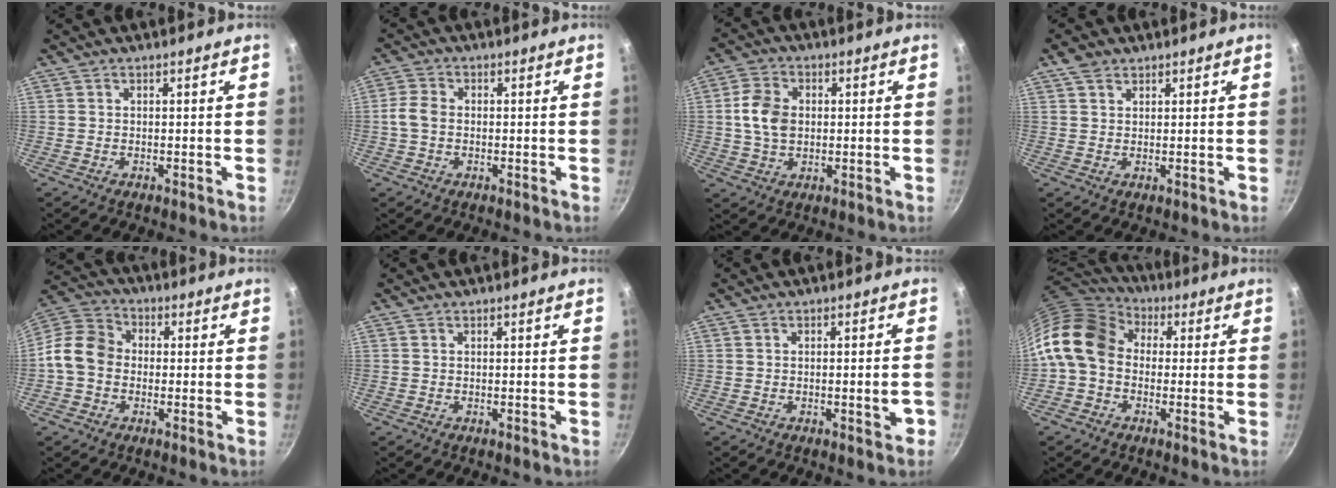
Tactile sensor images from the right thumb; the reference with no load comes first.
{"total": 3.8, "force": [-0.4, 2.8, 2.6], "torque": [-0.054, 0.013, -0.013]}
{"total": 7.7, "force": [0.6, 5.6, 5.2], "torque": [-0.088, 0.010, 0.008]}
{"total": 2.8, "force": [1.8, 1.8, 1.1], "torque": [-0.018, -0.004, 0.035]}
{"total": 9.8, "force": [-1.2, 8.1, 5.4], "torque": [-0.074, 0.026, -0.048]}
{"total": 0.0}
{"total": 3.1, "force": [-1.1, 0.8, 2.8], "torque": [-0.029, 0.007, -0.015]}
{"total": 14.9, "force": [0.7, 11.6, 9.4], "torque": [-0.163, 0.036, -0.008]}